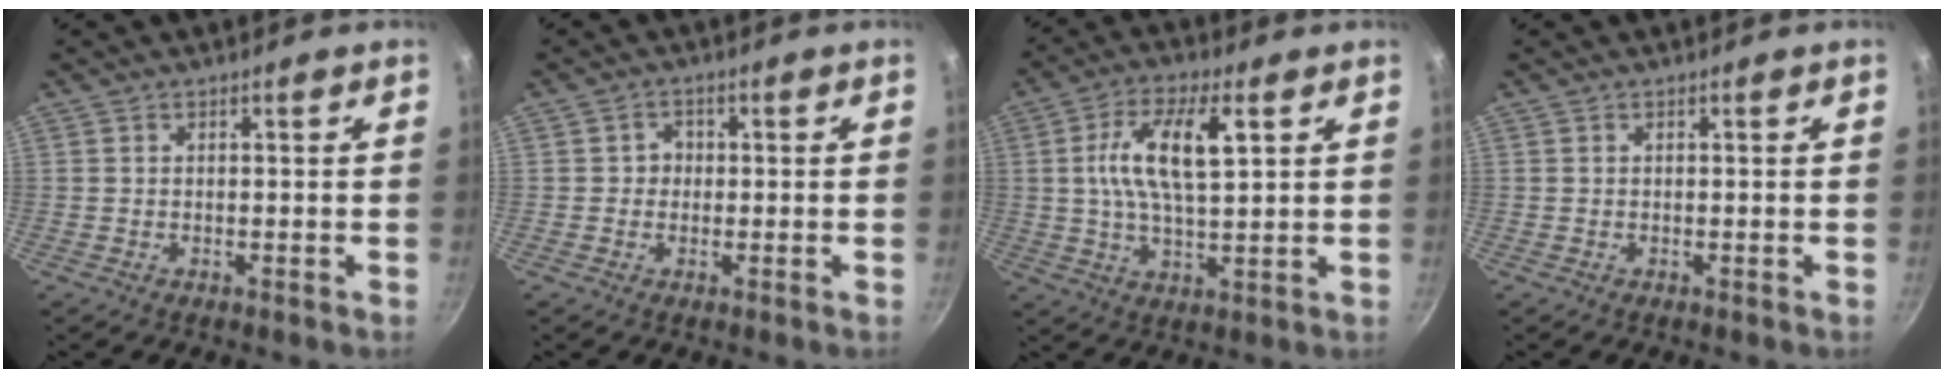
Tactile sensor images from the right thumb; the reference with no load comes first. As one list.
[{"total": 2.3, "force": [0.0, 2.1, 1.0], "torque": [0.003, 0.008, -0.006]}, {"total": 12.4, "force": [3.1, 4.8, 11.0], "torque": [-0.206, 0.001, 0.056]}, {"total": 0.0}]